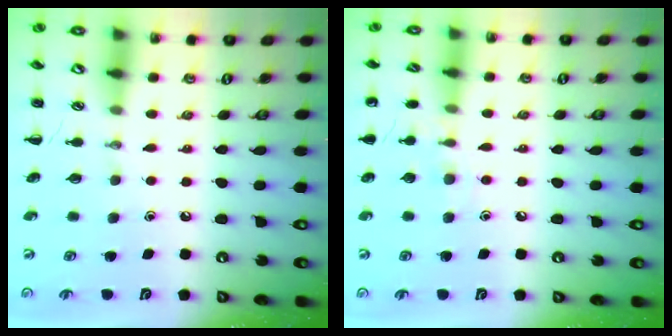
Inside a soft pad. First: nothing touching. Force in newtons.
{"total": 7.2, "press": 7.0, "slide": 1.7}